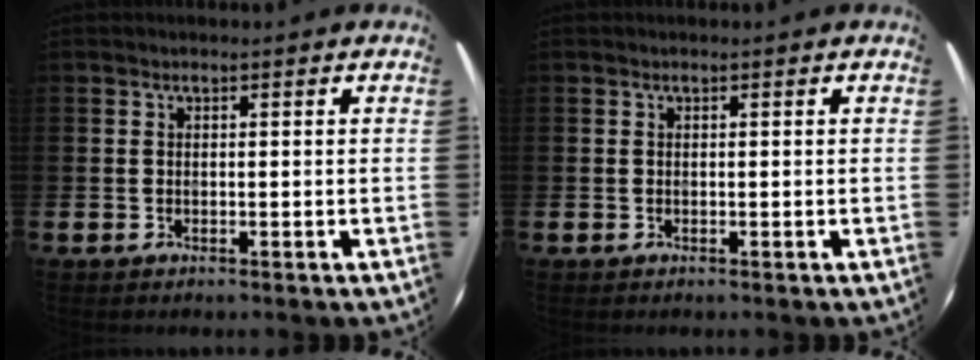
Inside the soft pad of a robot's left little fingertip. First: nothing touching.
{"total": 0.0}